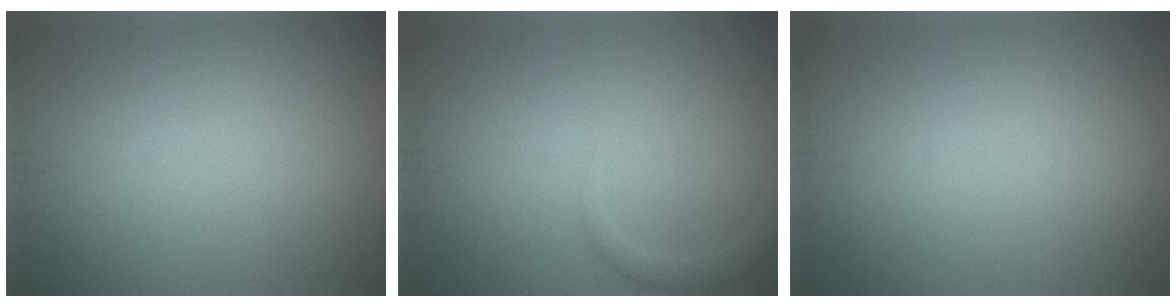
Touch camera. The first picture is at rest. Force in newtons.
{"total": 1.1, "press": 1.1, "slide": 0.1}
{"total": 0.0}